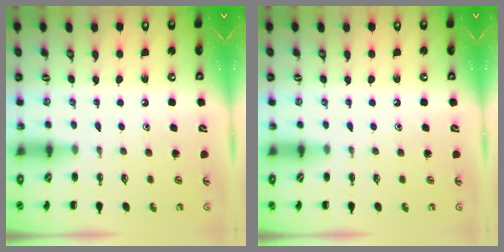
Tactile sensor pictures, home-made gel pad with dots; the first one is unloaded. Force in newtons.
{"total": 0.0}